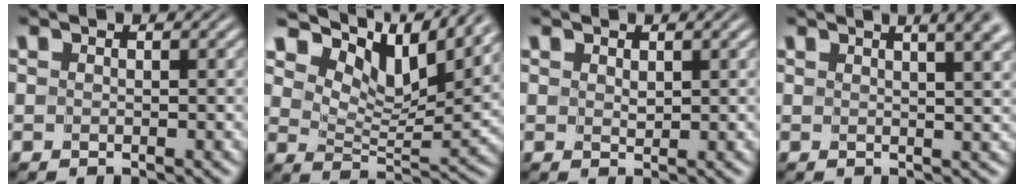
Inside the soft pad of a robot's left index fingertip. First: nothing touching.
{"total": 10.0, "force": [7.7, 3.0, 5.6], "torque": [-0.101, 0.007, 0.136]}
{"total": 0.8, "force": [0.5, 0.4, 0.4], "torque": [-0.011, 0.002, 0.010]}
{"total": 4.6, "force": [2.6, 1.5, 3.4], "torque": [-0.024, 0.015, 0.019]}